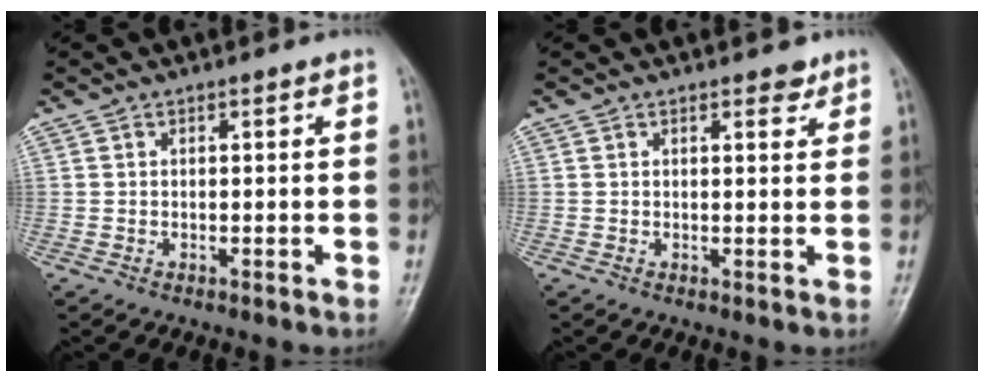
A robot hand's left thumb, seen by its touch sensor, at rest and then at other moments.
{"total": 2.3, "force": [1.6, 1.0, 1.3], "torque": [-0.006, -0.008, 0.020]}